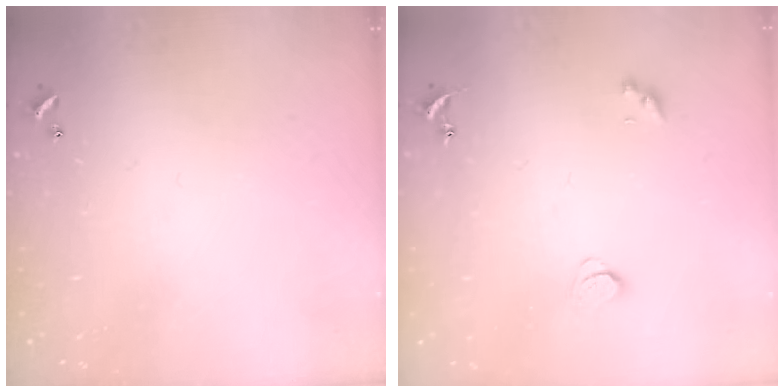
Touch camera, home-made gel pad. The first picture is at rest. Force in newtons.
{"total": 2.1, "press": 2.1, "slide": 0.4}